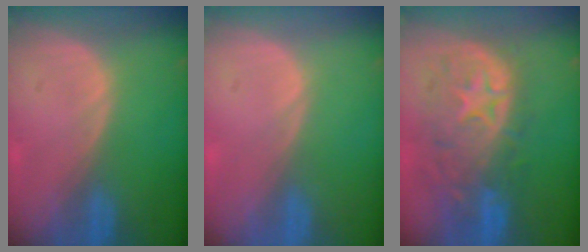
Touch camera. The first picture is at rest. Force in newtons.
{"total": 0.5, "press": 0.1, "slide": 0.5}
{"total": 11.1, "press": 9.8, "slide": 5.2}